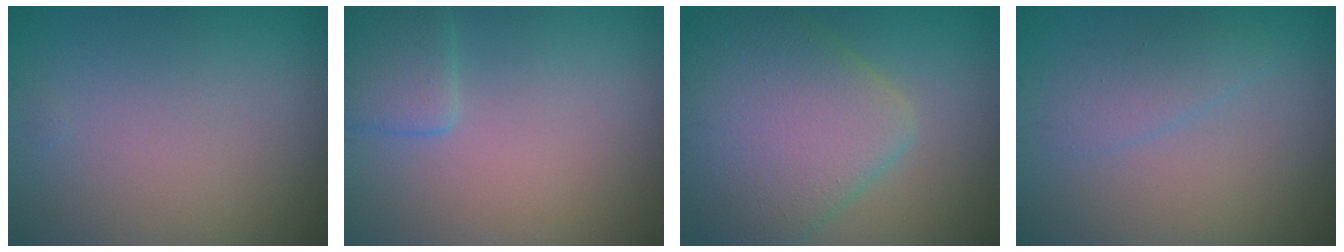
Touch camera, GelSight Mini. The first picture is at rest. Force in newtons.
{"total": 2.4, "press": 2.4, "slide": 0.2}
{"total": 8.3, "press": 8.3, "slide": 0.3}
{"total": 1.6, "press": 1.6, "slide": 0.1}